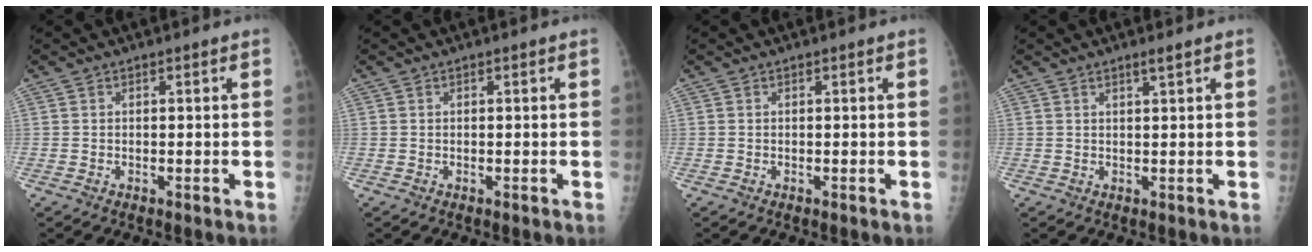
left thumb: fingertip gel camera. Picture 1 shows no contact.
{"total": 0.0}
{"total": 0.0}
{"total": 1.3, "force": [1.0, 0.0, 0.9], "torque": [-0.013, -0.007, 0.018]}